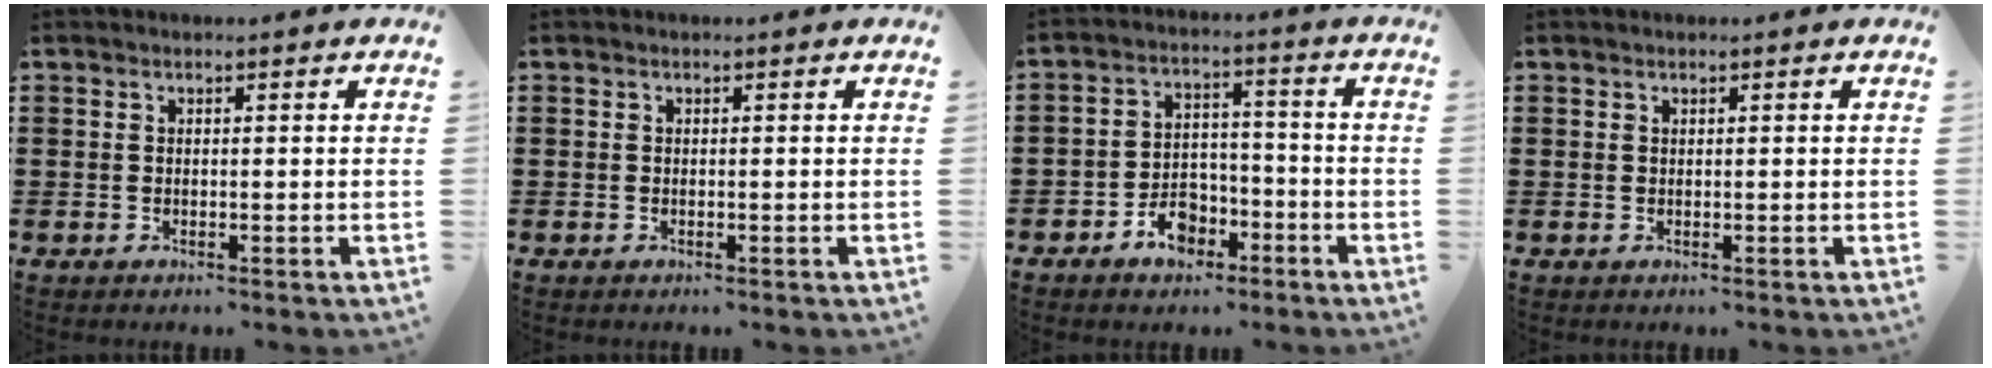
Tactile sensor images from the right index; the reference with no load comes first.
{"total": 0.0}
{"total": 5.5, "force": [-3.5, 3.5, 2.3], "torque": [-0.037, 0.020, -0.063]}
{"total": 0.0}